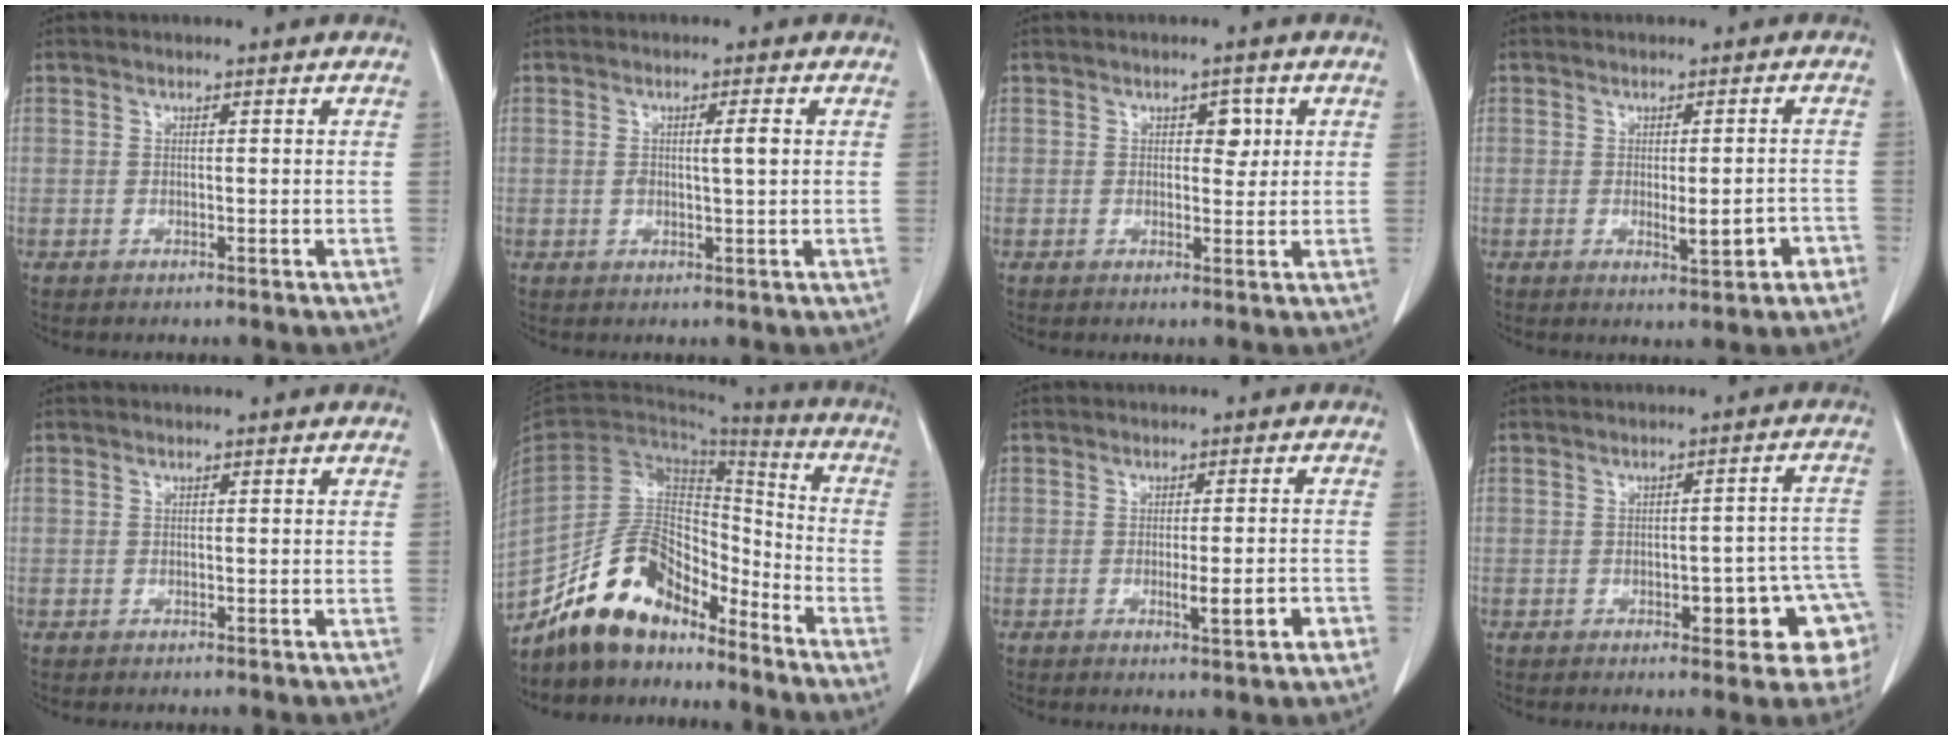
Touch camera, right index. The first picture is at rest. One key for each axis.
{"total": 2.8, "fx": 0.4, "fy": 0.2, "fz": 2.8, "tx": -0.050, "ty": 0.001, "tz": 0.007}
{"total": 2.5, "fx": 0.8, "fy": 1.5, "fz": 1.8, "tx": -0.018, "ty": 0.004, "tz": 0.010}
{"total": 4.9, "fx": -1.8, "fy": 1.2, "fz": 4.4, "tx": -0.056, "ty": 0.000, "tz": -0.018}
{"total": 0.0}
{"total": 14.3, "fx": -11.8, "fy": 5.8, "fz": 5.6, "tx": -0.101, "ty": 0.044, "tz": -0.216}
{"total": 4.9, "fx": -1.8, "fy": 0.6, "fz": 4.5, "tx": -0.064, "ty": -0.004, "tz": -0.022}
{"total": 10.3, "fx": -3.5, "fy": 3.2, "fz": 9.2, "tx": -0.065, "ty": 0.028, "tz": -0.034}